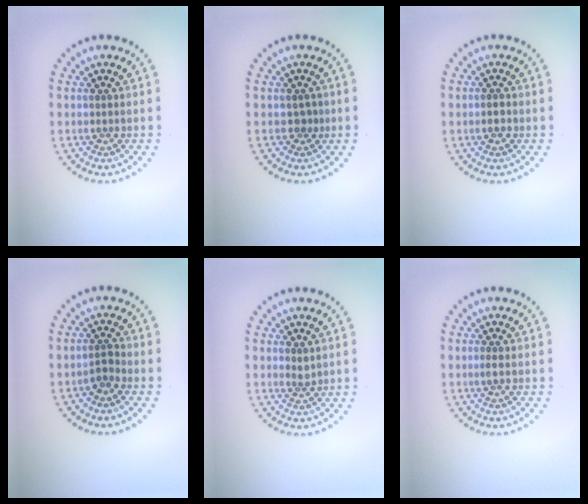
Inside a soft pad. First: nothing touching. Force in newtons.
{"total": 0.9, "press": 0.7, "slide": 0.5}
{"total": 1.2, "press": 1.1, "slide": 0.3}
{"total": 1.3, "press": 1.1, "slide": 0.7}
{"total": 1.0, "press": 0.7, "slide": 0.7}
{"total": 0.6, "press": 0.4, "slide": 0.4}